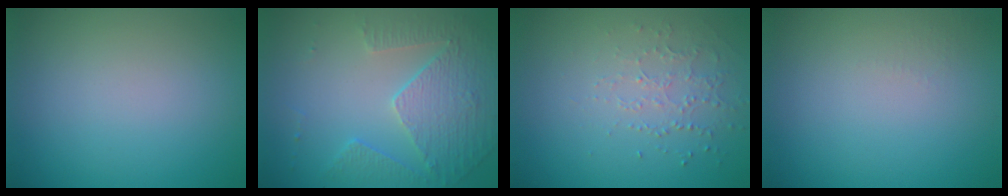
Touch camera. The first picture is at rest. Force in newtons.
{"total": 5.1, "press": 3.7, "slide": 3.6}
{"total": 1.3, "press": 1.0, "slide": 0.8}
{"total": 0.6, "press": 0.6, "slide": 0.3}